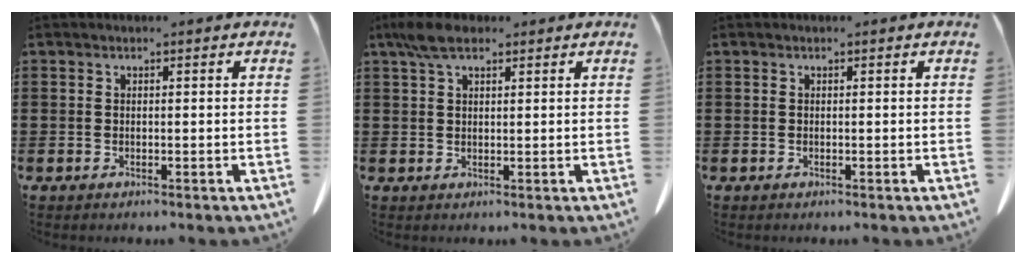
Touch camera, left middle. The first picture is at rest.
{"total": 4.2, "force": [2.5, 1.7, 2.8], "torque": [-0.064, 0.007, 0.046]}
{"total": 0.0}